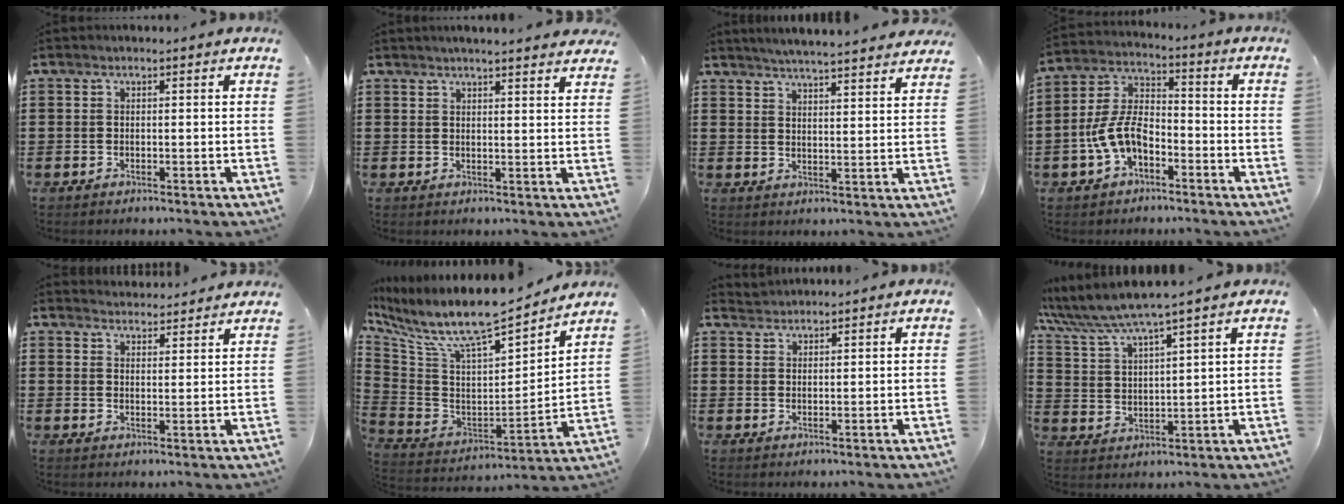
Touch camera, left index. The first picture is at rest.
{"total": 2.6, "force": [2.5, -0.3, 0.6], "torque": [-0.019, -0.007, 0.047]}
{"total": 4.3, "force": [4.2, -0.6, 0.7], "torque": [-0.031, -0.025, 0.071]}
{"total": 7.9, "force": [-3.8, 4.3, 5.4], "torque": [-0.140, 0.003, -0.082]}
{"total": 3.0, "force": [3.0, 0.2, -0.2], "torque": [0.003, -0.015, 0.055]}
{"total": 9.7, "force": [8.1, 1.8, 4.9], "torque": [-0.133, -0.069, 0.137]}
{"total": 1.6, "force": [1.6, 0.1, -0.3], "torque": [0.001, 0.002, 0.033]}
{"total": 5.7, "force": [4.9, -0.1, 2.9], "torque": [-0.077, -0.028, 0.081]}